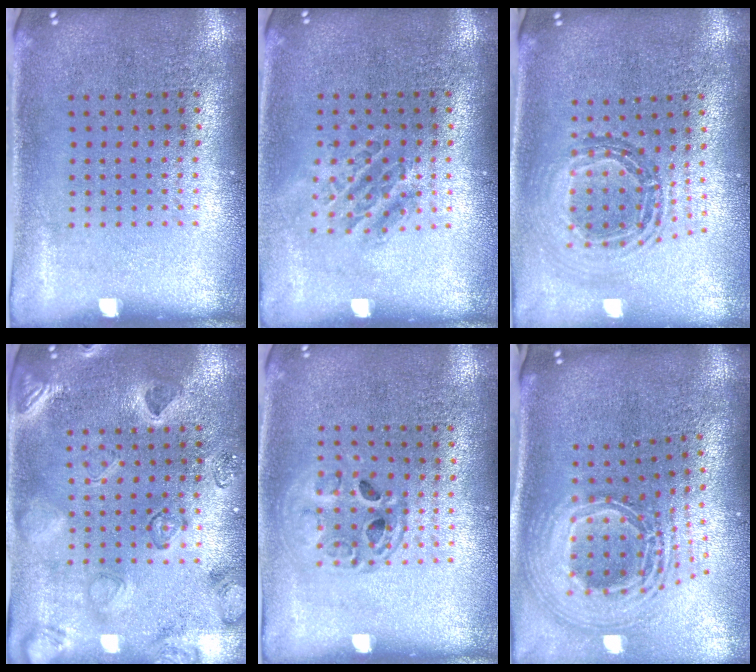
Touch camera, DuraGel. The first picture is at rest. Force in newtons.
{"total": 1.1, "press": 0.9, "slide": 0.5}
{"total": 0.9, "press": 0.9, "slide": 0.2}
{"total": 2.3, "press": 2.1, "slide": 0.8}
{"total": 1.3, "press": 1.2, "slide": 0.5}
{"total": 2.8, "press": 2.0, "slide": 2.0}